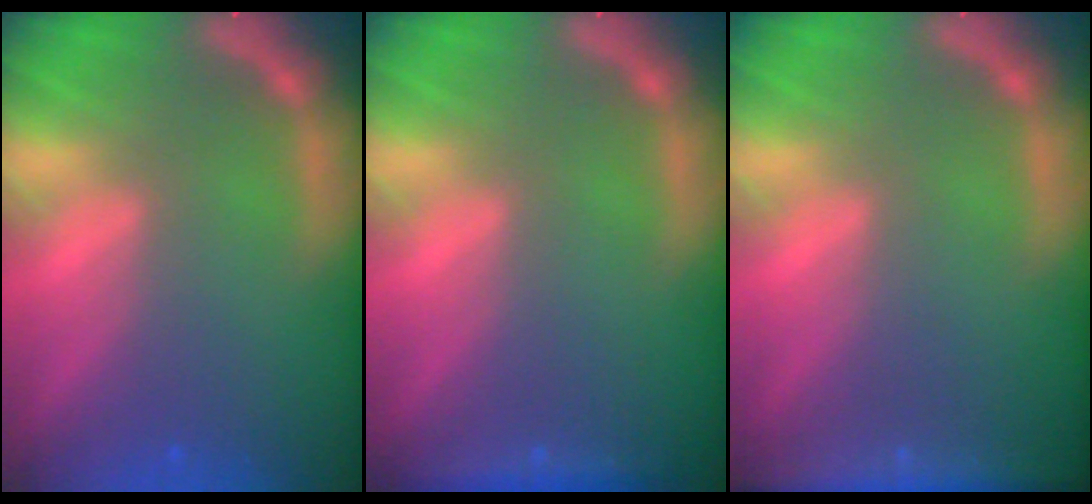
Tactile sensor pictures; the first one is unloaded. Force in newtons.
{"total": 1.9}
{"total": 5.5}